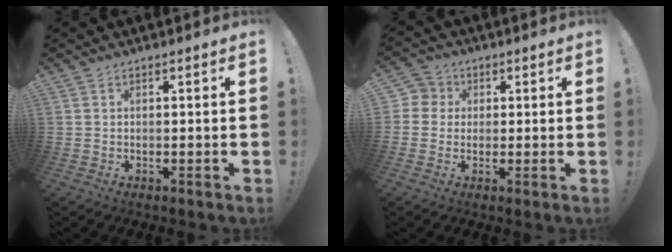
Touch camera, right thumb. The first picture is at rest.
{"total": 4.6, "force": [0.6, 4.5, 0.8], "torque": [-0.013, 0.000, 0.011]}